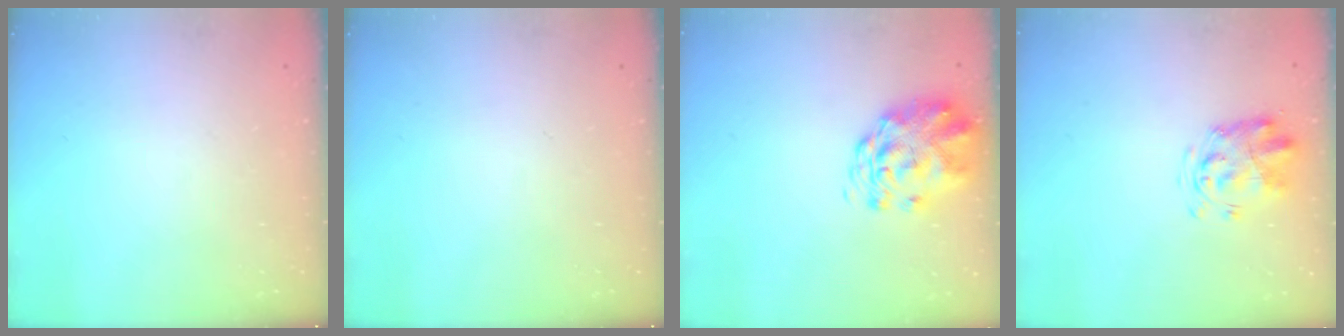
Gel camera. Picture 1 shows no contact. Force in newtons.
{"total": 0.0}
{"total": 3.0, "press": 2.8, "slide": 1.1}
{"total": 3.2, "press": 3.1, "slide": 0.8}